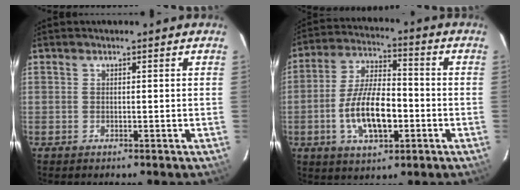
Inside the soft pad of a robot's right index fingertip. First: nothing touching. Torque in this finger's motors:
{"motor_torque": [0.85, -0.15, 0.56, 0.20]}